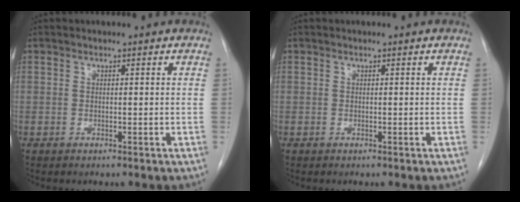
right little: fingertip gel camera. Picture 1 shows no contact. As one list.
[{"total": 0.0}]